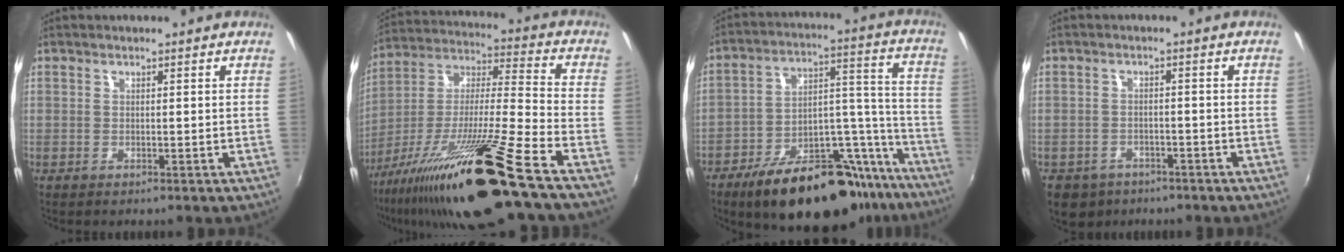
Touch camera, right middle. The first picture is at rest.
{"total": 22.2, "force": [-15.3, -1.2, 16.1], "torque": [-0.277, -0.043, -0.271]}
{"total": 26.7, "force": [-20.1, 10.4, 14.3], "torque": [-0.193, 0.046, -0.278]}
{"total": 8.3, "force": [-5.2, 5.7, 3.0], "torque": [-0.082, -0.006, -0.073]}